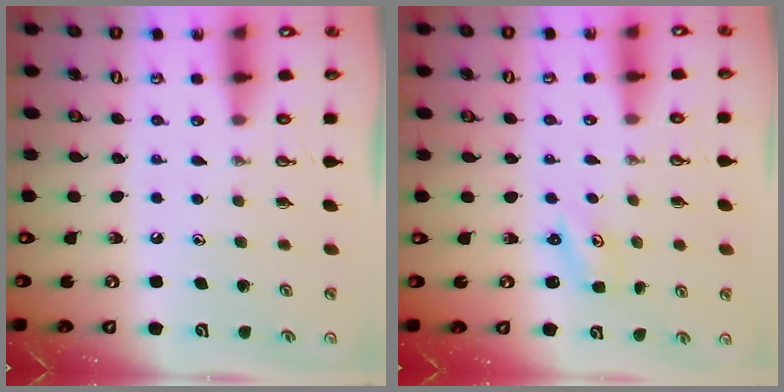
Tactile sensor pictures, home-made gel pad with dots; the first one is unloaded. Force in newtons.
{"total": 1.7, "press": 1.7, "slide": 0.3}